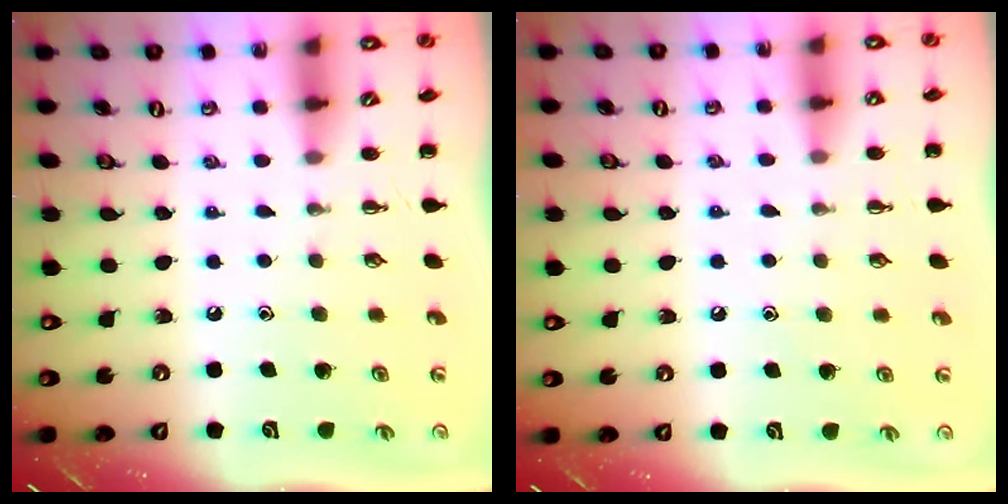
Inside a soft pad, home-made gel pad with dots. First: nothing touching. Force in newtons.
{"total": 7.0, "press": 6.6, "slide": 2.3}